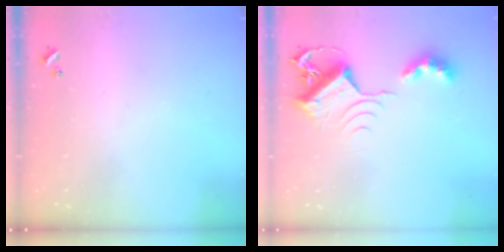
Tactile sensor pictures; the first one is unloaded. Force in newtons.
{"total": 9.7, "press": 9.6, "slide": 1.1}